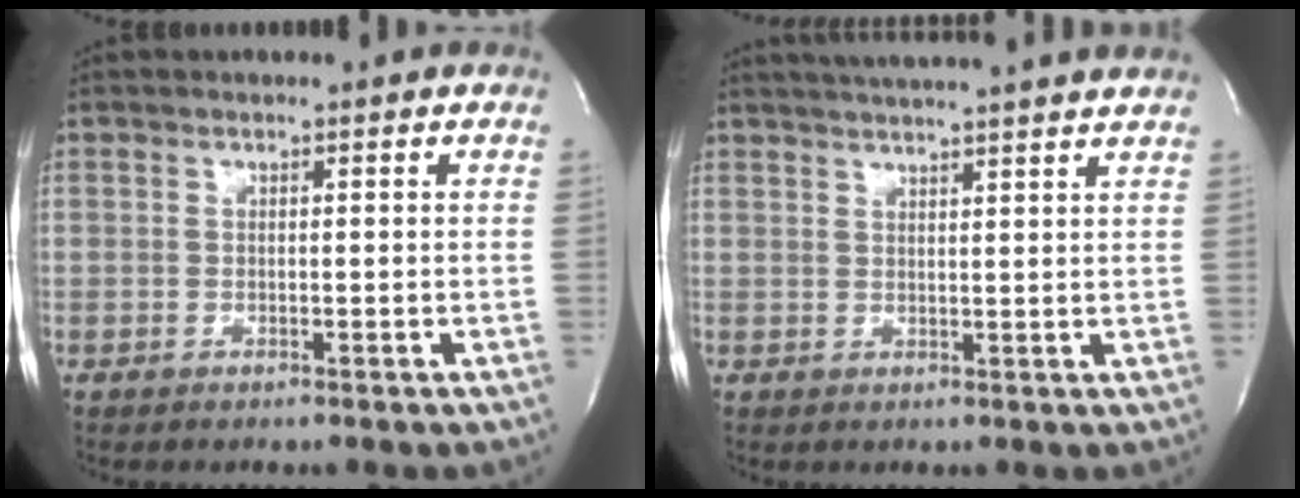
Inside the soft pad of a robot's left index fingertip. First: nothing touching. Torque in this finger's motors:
{"motor_torque": [-0.15, -0.20, 0.39, 0.10]}